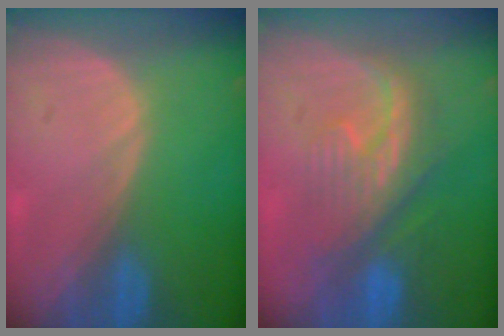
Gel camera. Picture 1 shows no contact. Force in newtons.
{"total": 8.0, "press": 7.9, "slide": 1.1}